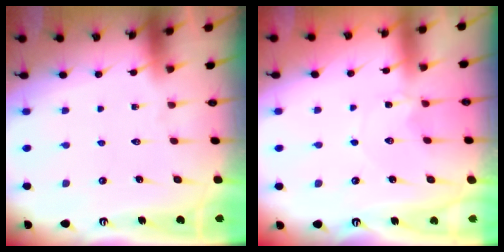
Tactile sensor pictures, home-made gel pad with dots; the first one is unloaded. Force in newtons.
{"total": 1.1, "press": 1.1, "slide": 0.2}